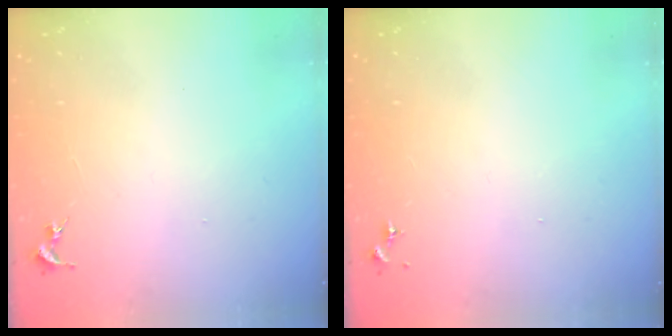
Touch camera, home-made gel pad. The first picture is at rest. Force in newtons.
{"total": 0.0}